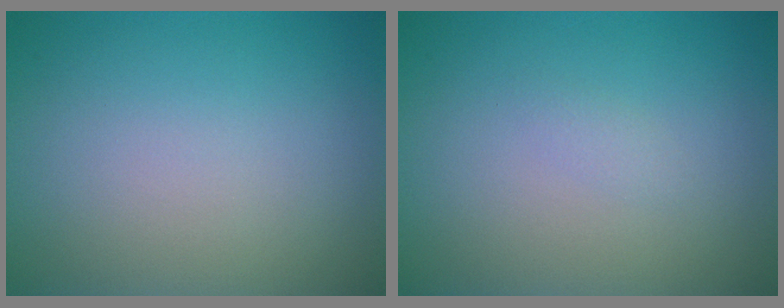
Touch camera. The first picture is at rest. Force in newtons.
{"total": 0.6, "press": 0.6, "slide": 0.1}